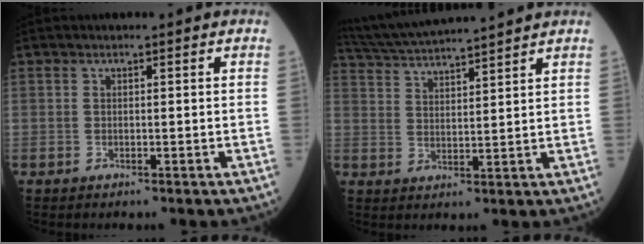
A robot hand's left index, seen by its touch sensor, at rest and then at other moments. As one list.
[{"total": 13.1, "force": [12.2, -0.5, 5.0], "torque": [-0.103, 0.024, 0.200]}]